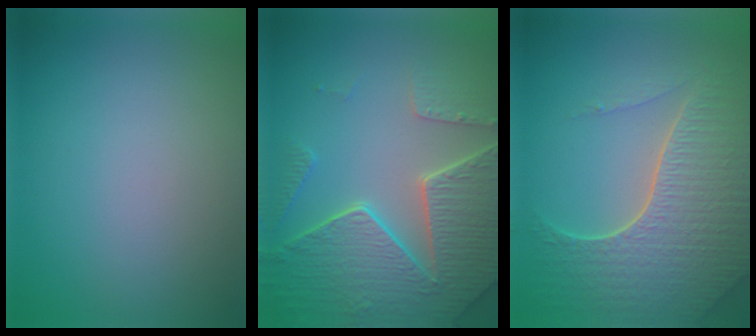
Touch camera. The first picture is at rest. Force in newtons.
{"total": 8.3, "press": 6.1, "slide": 5.6}
{"total": 7.0, "press": 5.1, "slide": 4.8}